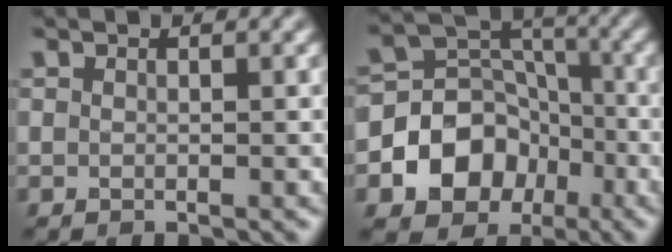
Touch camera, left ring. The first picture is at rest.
{"total": 8.1, "force": [-3.1, 6.6, 3.5], "torque": [-0.045, 0.006, -0.074]}